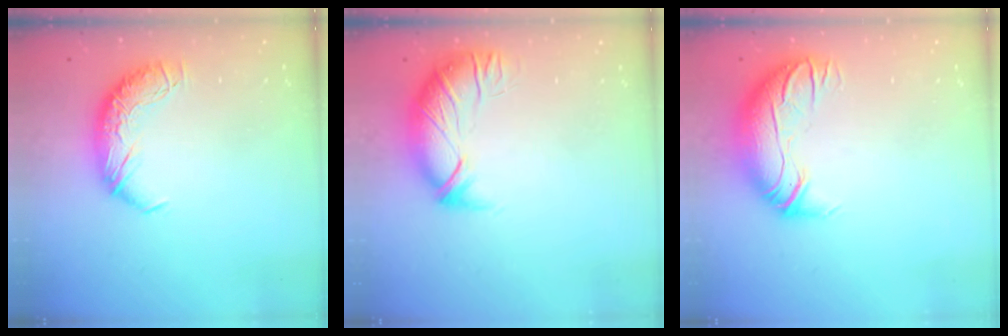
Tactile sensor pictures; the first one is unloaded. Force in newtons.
{"total": 3.0, "press": 1.5, "slide": 2.6}
{"total": 3.0, "press": 0.5, "slide": 2.9}